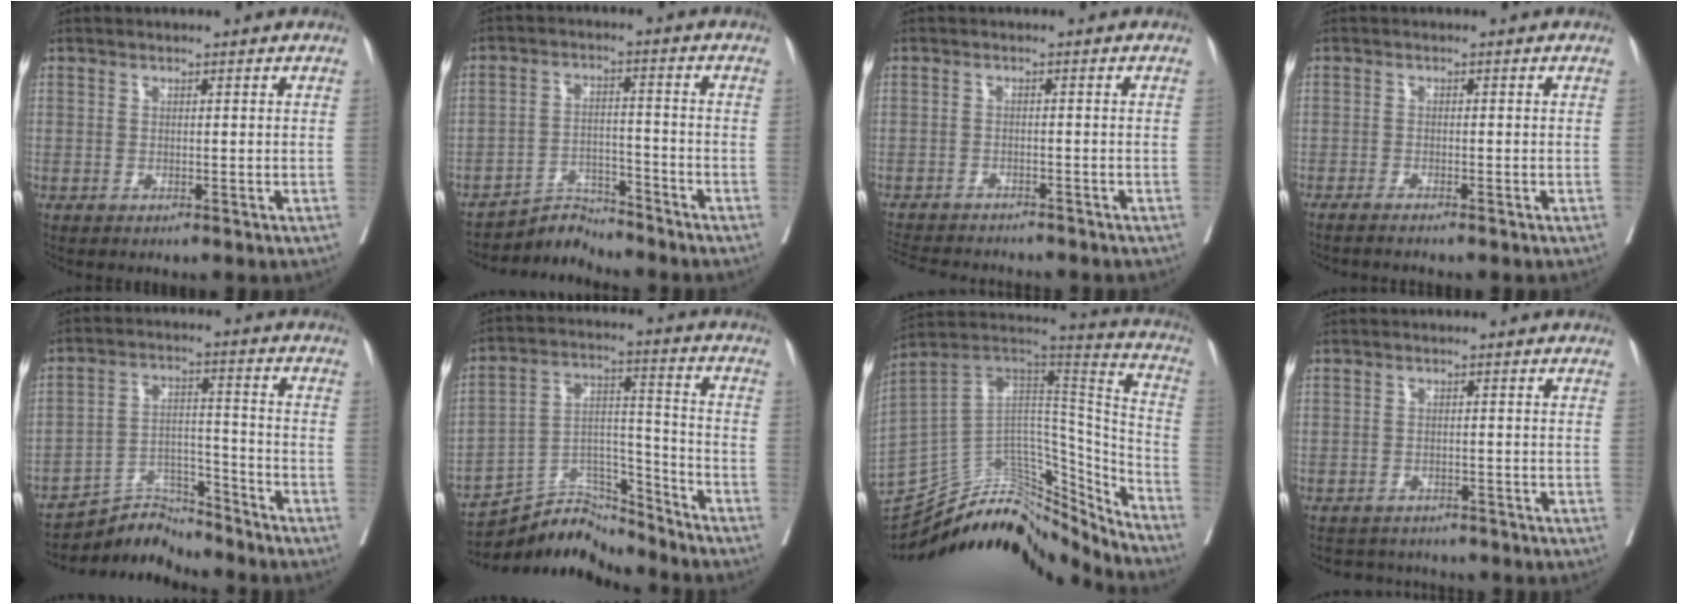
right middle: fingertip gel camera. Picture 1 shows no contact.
{"total": 5.1, "force": [-4.9, 0.2, -1.3], "torque": [0.020, 0.007, -0.084]}
{"total": 10.6, "force": [-9.8, 2.1, 3.5], "torque": [-0.064, -0.007, -0.137]}
{"total": 2.9, "force": [-2.5, -0.5, 1.4], "torque": [-0.017, 0.002, -0.036]}
{"total": 7.6, "force": [-7.5, 0.5, -1.0], "torque": [0.017, 0.021, -0.135]}
{"total": 11.2, "force": [-11.1, 1.5, 0.7], "torque": [-0.008, 0.042, -0.201]}
{"total": 23.6, "force": [-21.5, 6.8, 7.2], "torque": [-0.121, 0.063, -0.333]}
{"total": 4.2, "force": [-3.9, 1.2, -0.4], "torque": [0.010, 0.002, -0.060]}